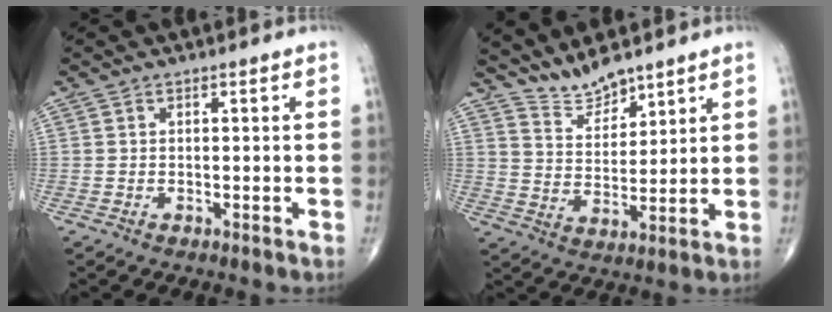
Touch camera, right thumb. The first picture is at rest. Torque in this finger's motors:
{"motor_torque": [-0.50, -0.13, -0.07, 0.29, -0.01]}